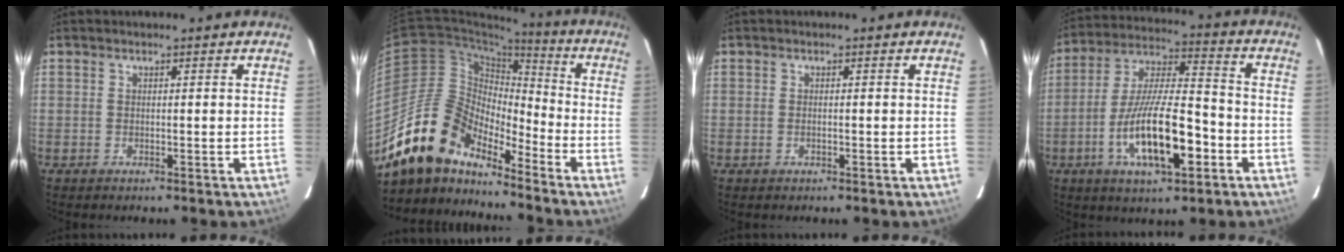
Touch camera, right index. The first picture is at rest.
{"total": 16.1, "force": [-13.9, 5.7, 5.8], "torque": [-0.106, 0.013, -0.262]}
{"total": 0.7, "force": [-0.3, 0.3, 0.5], "torque": [-0.009, -0.002, -0.006]}
{"total": 17.0, "force": [-6.3, 5.0, 15.0], "torque": [-0.286, -0.008, -0.110]}